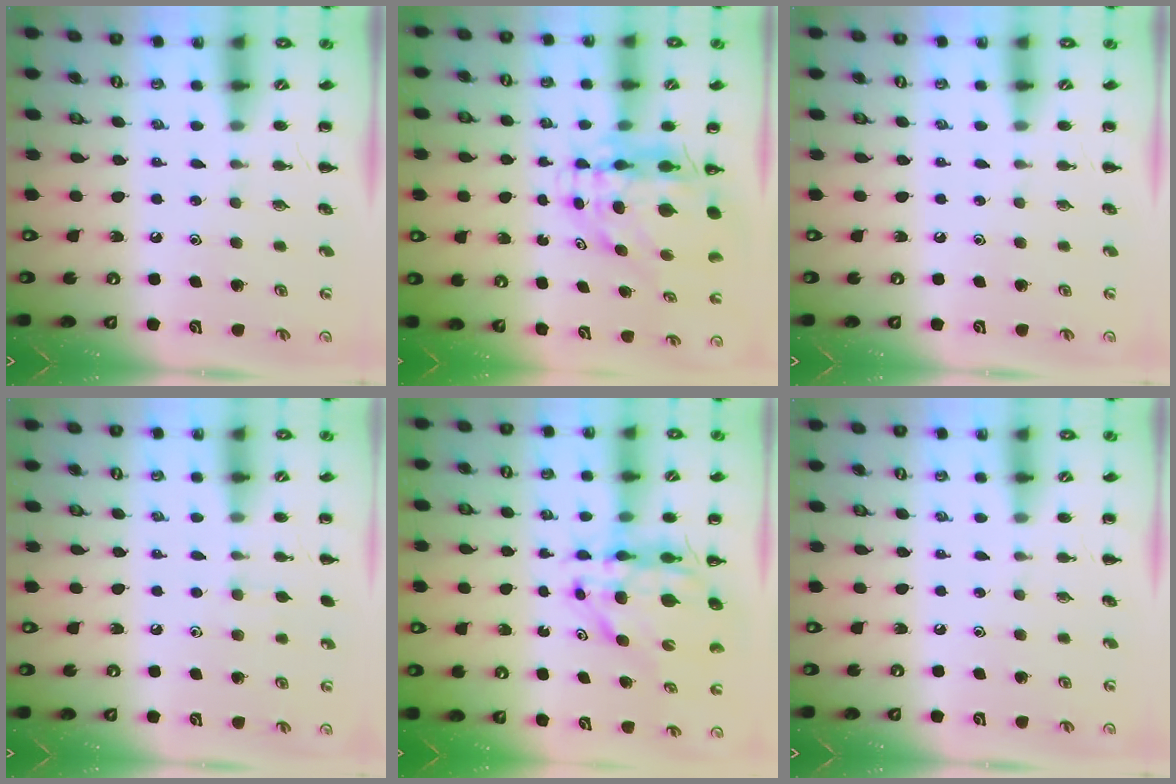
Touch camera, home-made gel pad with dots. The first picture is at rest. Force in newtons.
{"total": 7.1, "press": 6.7, "slide": 2.3}
{"total": 0.0}
{"total": 4.3, "press": 4.0, "slide": 1.7}
{"total": 10.0, "press": 9.4, "slide": 3.4}
{"total": 0.0}